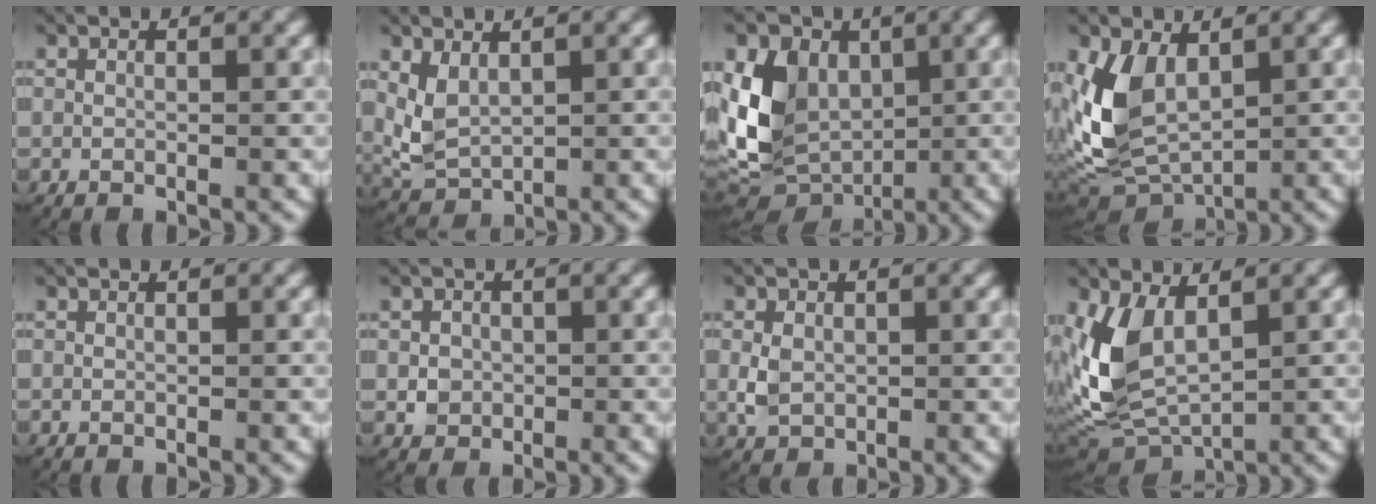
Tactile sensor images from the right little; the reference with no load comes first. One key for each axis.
{"total": 3.7, "fx": 0.8, "fy": 2.8, "fz": 2.3, "tx": -0.069, "ty": -0.011, "tz": 0.026}
{"total": 8.2, "fx": 0.0, "fy": 6.5, "fz": 5.0, "tx": -0.109, "ty": -0.025, "tz": 0.008}
{"total": 6.7, "fx": 0.9, "fy": 4.5, "fz": 4.9, "tx": -0.118, "ty": -0.017, "tz": 0.024}
{"total": 0.0}
{"total": 1.6, "fx": -0.1, "fy": 1.5, "fz": 0.5, "tx": -0.007, "ty": 0.003, "tz": -0.003}
{"total": 2.2, "fx": 0.0, "fy": 1.7, "fz": 1.3, "tx": -0.034, "ty": -0.002, "tz": 0.003}
{"total": 6.3, "fx": 1.0, "fy": 3.9, "fz": 4.9, "tx": -0.123, "ty": -0.013, "tz": 0.027}